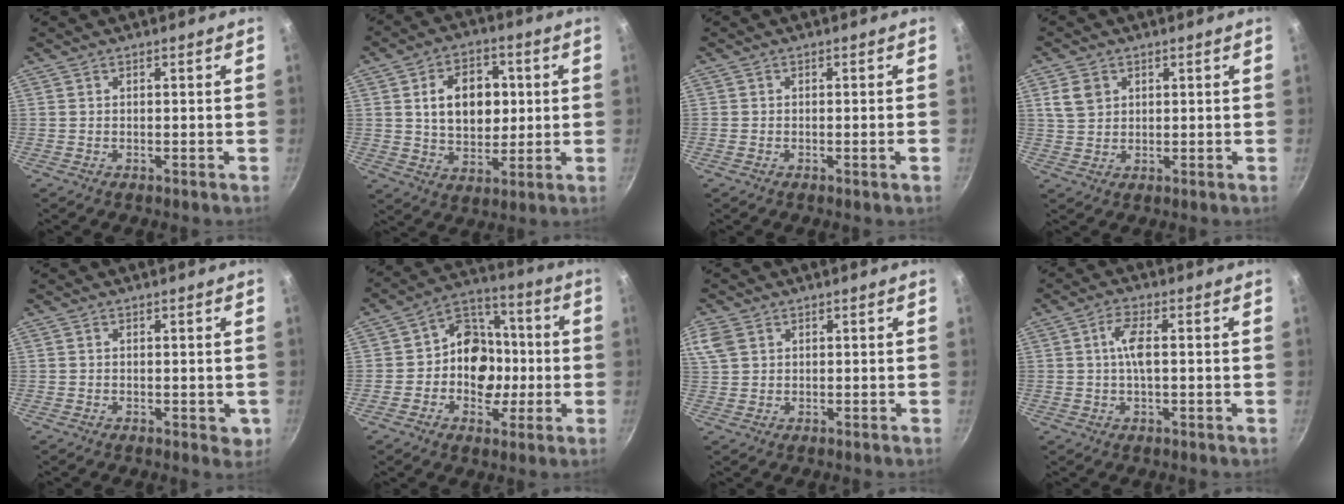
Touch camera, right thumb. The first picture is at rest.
{"total": 13.0, "force": [2.2, 9.3, 8.9], "torque": [-0.099, -0.003, 0.038]}
{"total": 1.1, "force": [-0.5, 0.1, 1.0], "torque": [-0.018, 0.008, -0.010]}
{"total": 4.0, "force": [1.6, 3.3, 1.7], "torque": [-0.015, 0.001, 0.032]}
{"total": 2.8, "force": [-0.1, 1.8, 2.2], "torque": [-0.021, -0.003, 0.000]}
{"total": 13.2, "force": [-1.3, 10.8, 7.4], "torque": [-0.061, 0.029, -0.037]}
{"total": 5.7, "force": [2.4, 4.1, 3.1], "torque": [-0.065, 0.007, 0.048]}
{"total": 5.0, "force": [0.5, 1.7, 4.6], "torque": [-0.097, 0.009, 0.005]}